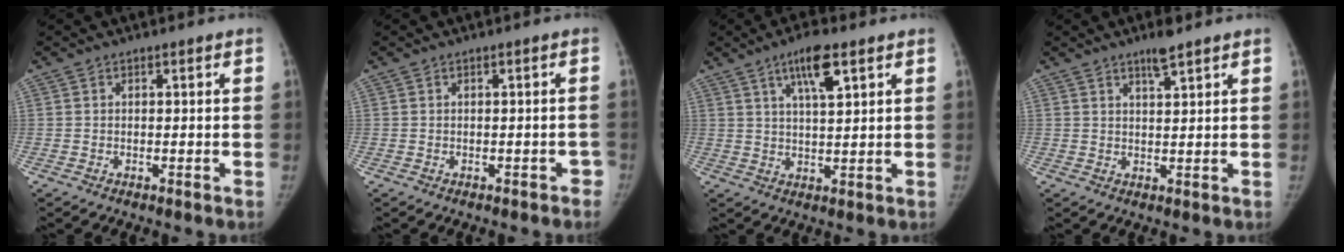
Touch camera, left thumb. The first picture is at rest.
{"total": 1.5, "force": [-0.9, 1.0, 0.7], "torque": [0.000, 0.018, -0.008]}
{"total": 7.5, "force": [4.1, 1.8, 6.1], "torque": [-0.103, -0.018, 0.073]}
{"total": 3.6, "force": [2.6, 0.4, 2.4], "torque": [-0.040, -0.016, 0.048]}